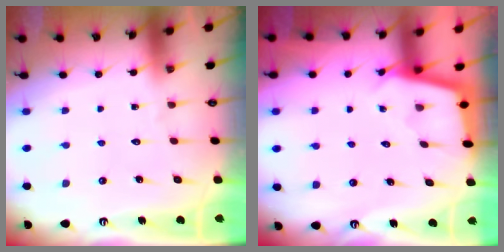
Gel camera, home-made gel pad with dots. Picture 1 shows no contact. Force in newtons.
{"total": 2.4, "press": 2.4, "slide": 0.2}